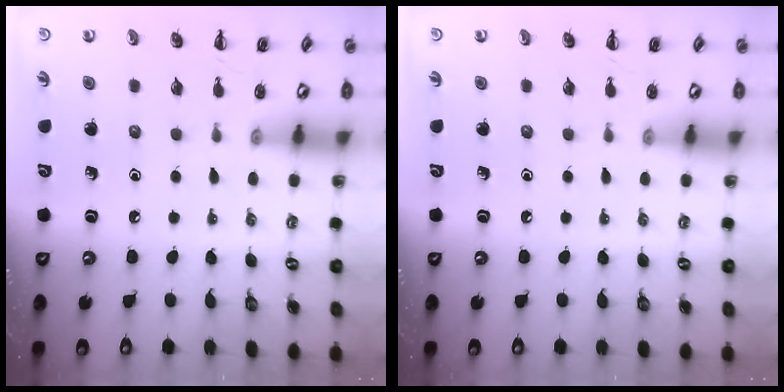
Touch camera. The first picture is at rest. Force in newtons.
{"total": 0.0}